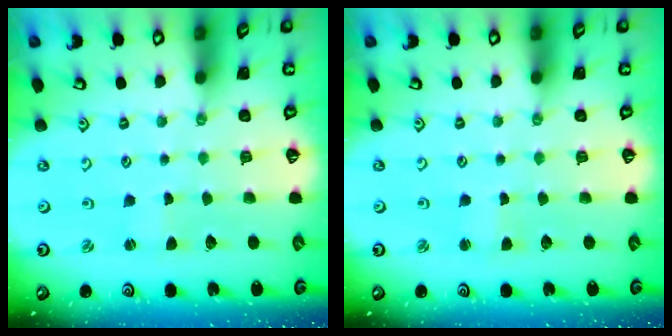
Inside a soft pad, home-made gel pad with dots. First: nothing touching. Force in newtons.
{"total": 1.8, "press": 1.7, "slide": 0.3}